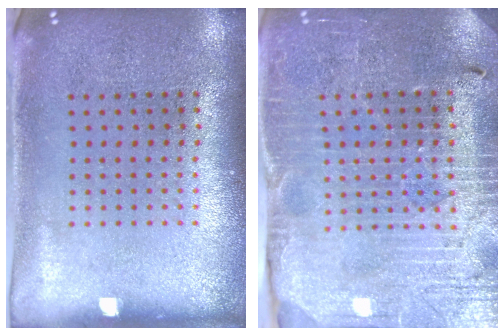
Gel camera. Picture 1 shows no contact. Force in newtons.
{"total": 3.8, "press": 3.7, "slide": 0.9}